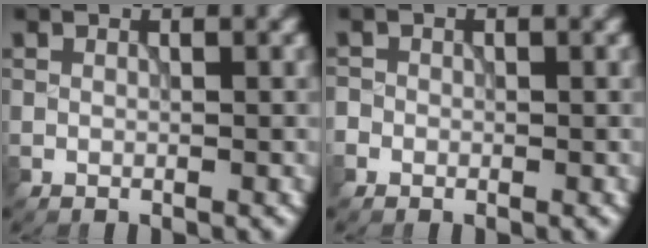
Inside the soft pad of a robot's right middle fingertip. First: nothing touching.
{"total": 1.0, "force": [-0.4, 1.0, 0.0], "torque": [0.006, -0.003, -0.008]}